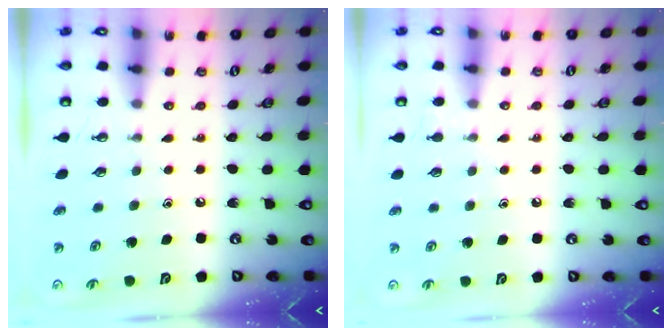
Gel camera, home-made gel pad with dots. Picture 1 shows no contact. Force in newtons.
{"total": 4.0, "press": 4.0, "slide": 0.5}